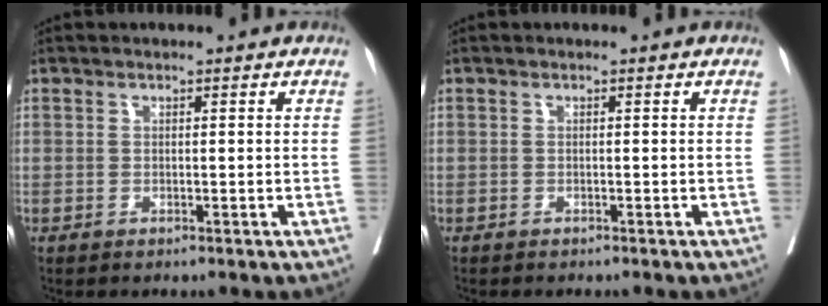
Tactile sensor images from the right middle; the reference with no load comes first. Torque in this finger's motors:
{"motor_torque": [0.43, -0.63, 0.05, 0.06]}